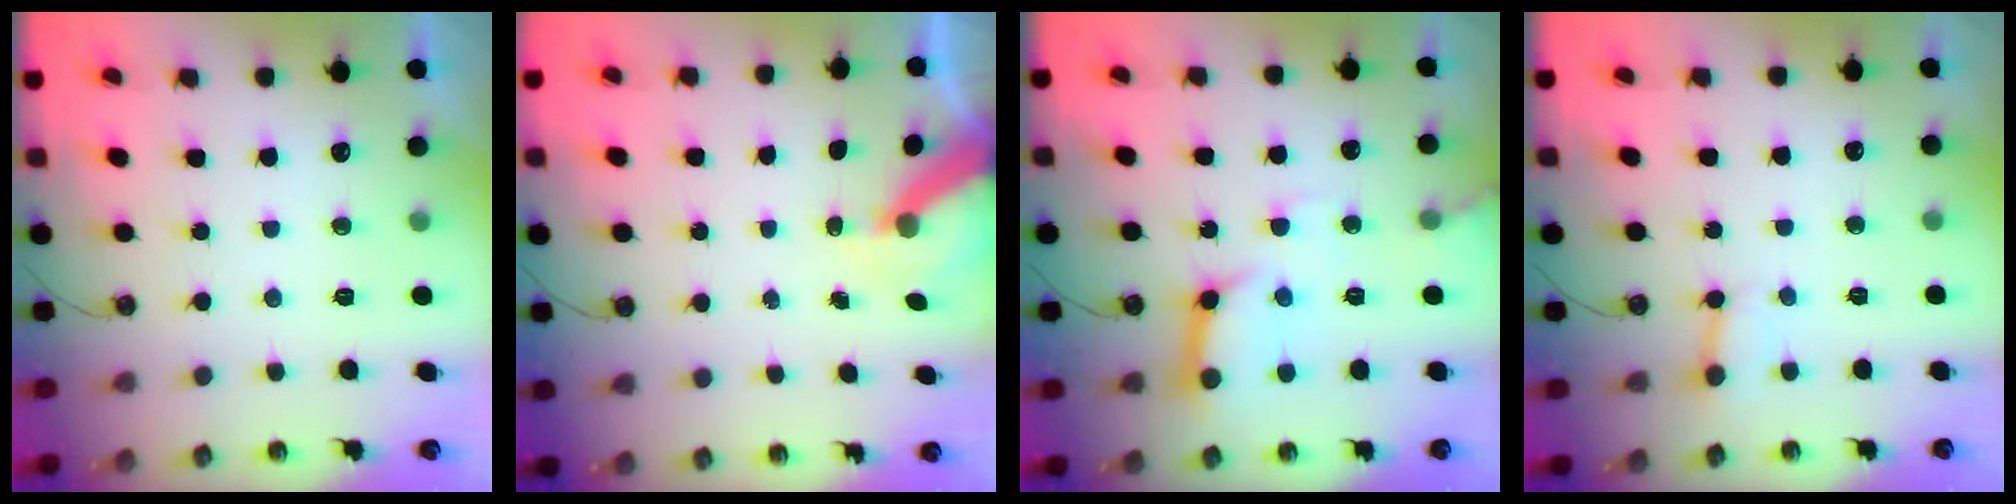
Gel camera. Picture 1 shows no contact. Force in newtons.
{"total": 7.5, "press": 7.5, "slide": 0.7}
{"total": 11.8, "press": 11.7, "slide": 1.4}
{"total": 2.4, "press": 2.4, "slide": 0.1}